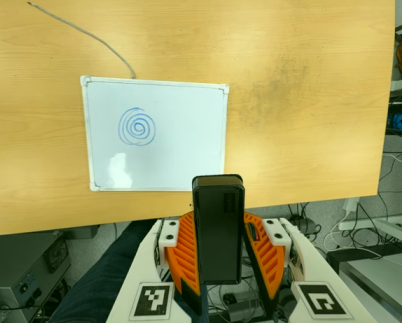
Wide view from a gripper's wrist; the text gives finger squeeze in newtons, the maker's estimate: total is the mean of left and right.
{"total": 5.2, "left": 5.0, "right": 5.4}